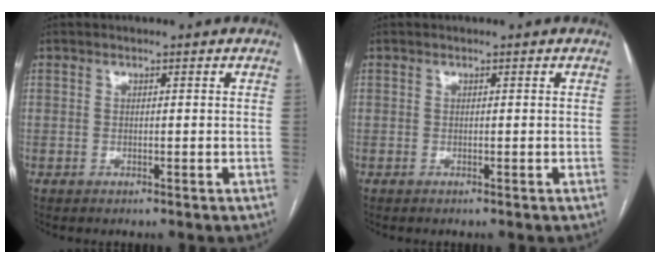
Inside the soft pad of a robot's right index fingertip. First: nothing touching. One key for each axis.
{"total": 0.0}